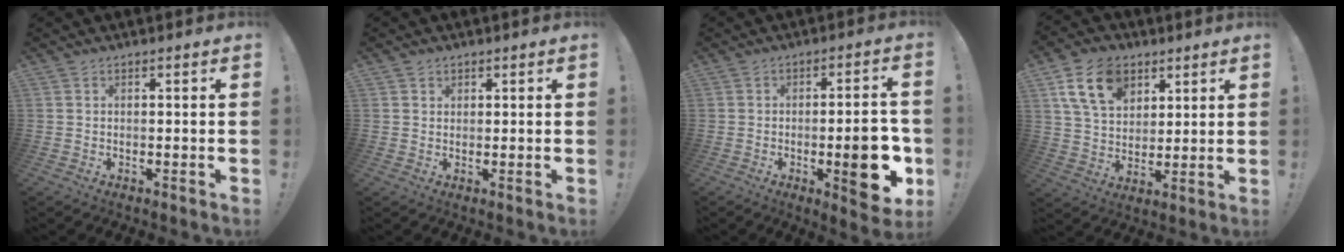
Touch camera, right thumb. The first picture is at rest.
{"total": 1.4, "force": [1.0, 1.0, 0.2], "torque": [0.002, -0.003, 0.017]}
{"total": 13.5, "force": [-3.3, 4.2, 12.4], "torque": [-0.138, -0.001, -0.044]}
{"total": 15.1, "force": [7.6, 10.1, 8.4], "torque": [-0.135, -0.023, 0.144]}